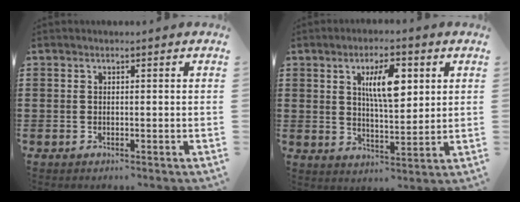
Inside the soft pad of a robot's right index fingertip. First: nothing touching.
{"total": 7.7, "force": [2.7, 2.7, 6.7], "torque": [-0.122, 0.002, 0.041]}